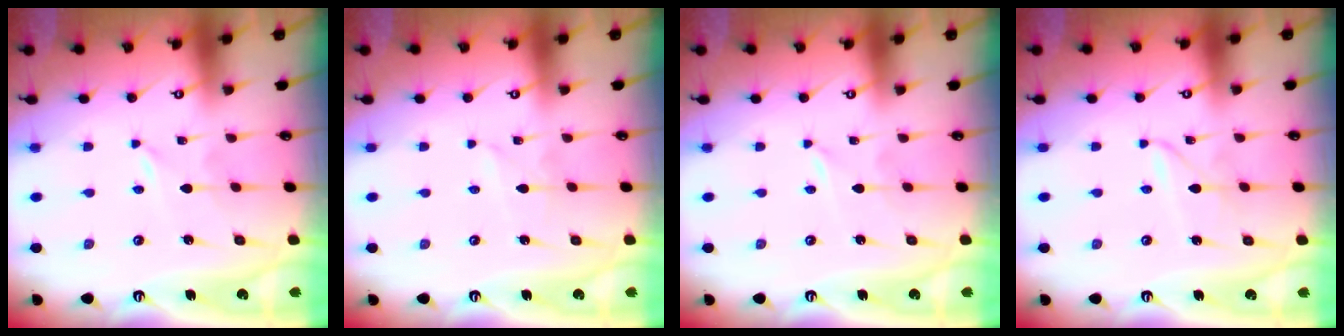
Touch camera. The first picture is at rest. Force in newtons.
{"total": 1.6, "press": 1.6, "slide": 0.2}
{"total": 0.0}
{"total": 1.9, "press": 1.8, "slide": 0.3}